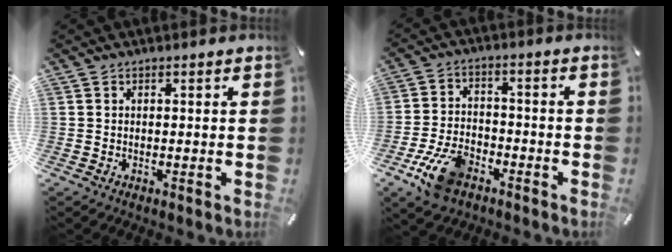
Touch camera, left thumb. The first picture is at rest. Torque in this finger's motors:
{"motor_torque": [-0.28, 1.98, 0.93, 0.73, 0.24]}